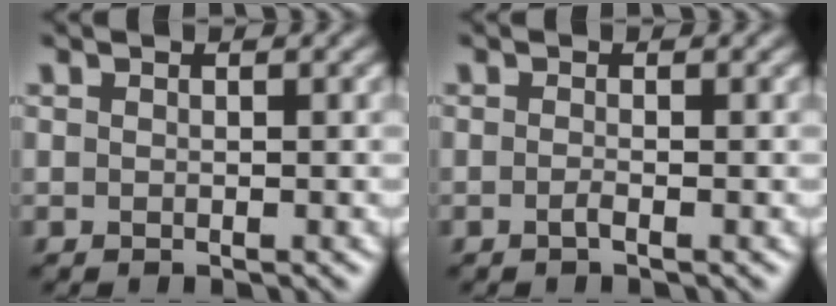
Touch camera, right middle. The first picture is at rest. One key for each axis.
{"total": 0.7, "fx": -0.3, "fy": 0.1, "fz": 0.6, "tx": -0.013, "ty": 0.001, "tz": -0.009}